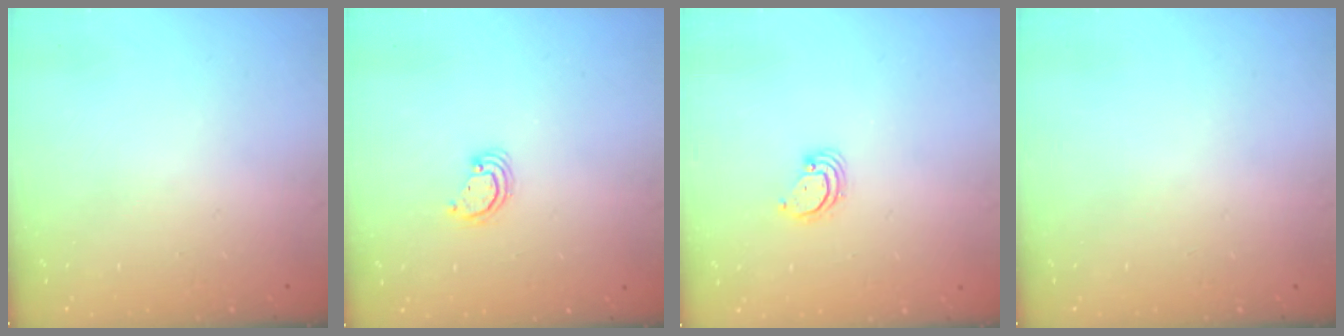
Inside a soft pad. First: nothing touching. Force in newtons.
{"total": 2.5, "press": 2.5, "slide": 0.2}
{"total": 2.9, "press": 2.9, "slide": 0.3}
{"total": 0.0}